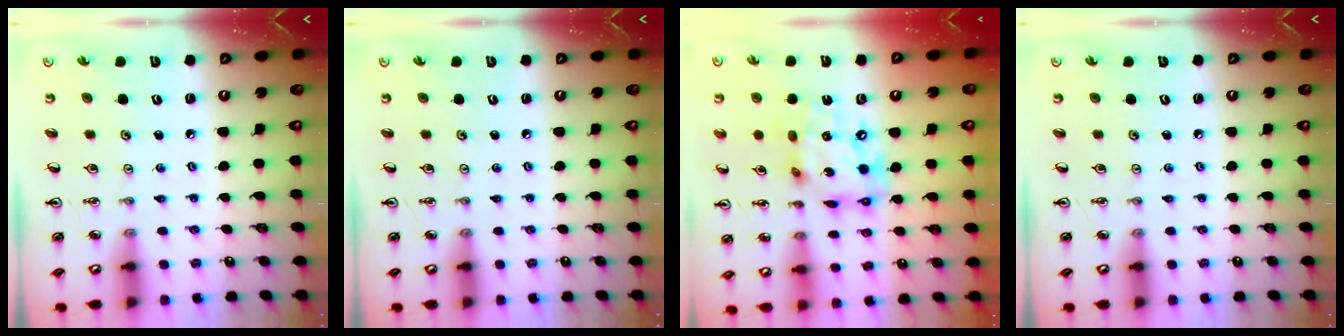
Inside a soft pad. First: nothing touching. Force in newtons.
{"total": 0.0}
{"total": 14.7, "press": 14.7, "slide": 1.0}
{"total": 0.0}